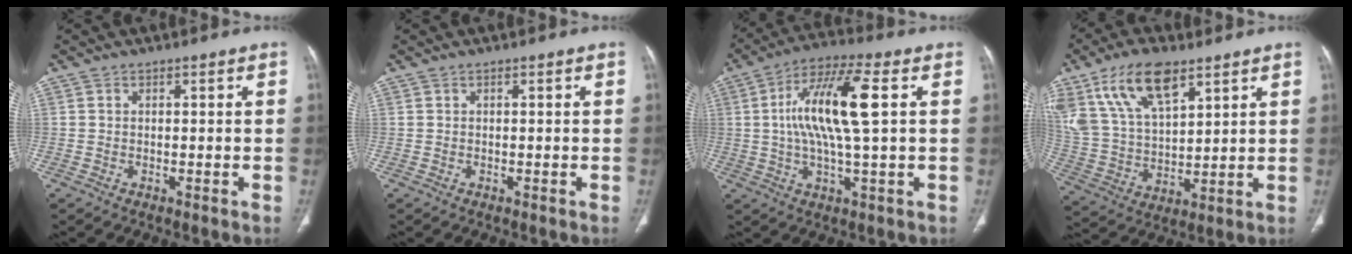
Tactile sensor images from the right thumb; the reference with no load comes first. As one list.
[{"total": 0.0}, {"total": 14.3, "force": [2.3, 3.4, 13.7], "torque": [-0.278, 0.017, 0.037]}, {"total": 16.8, "force": [9.8, 7.9, 11.2], "torque": [-0.196, -0.027, 0.196]}]